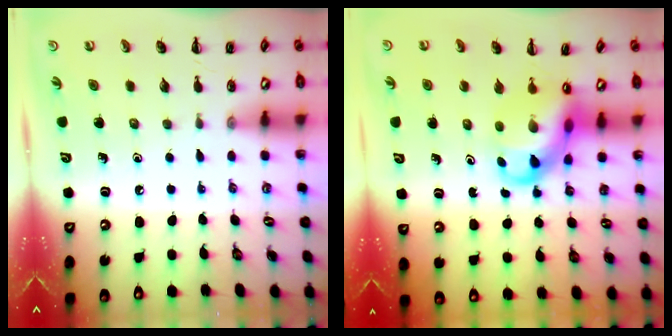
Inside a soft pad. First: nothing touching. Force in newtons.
{"total": 8.3, "press": 7.9, "slide": 2.3}